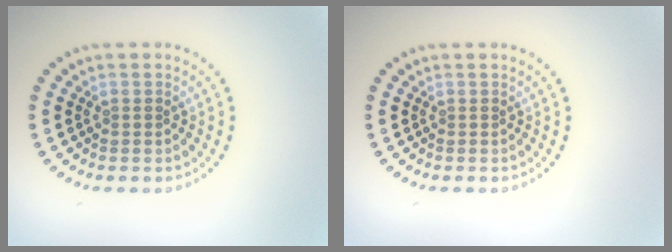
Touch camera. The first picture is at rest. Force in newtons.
{"total": 0.0}